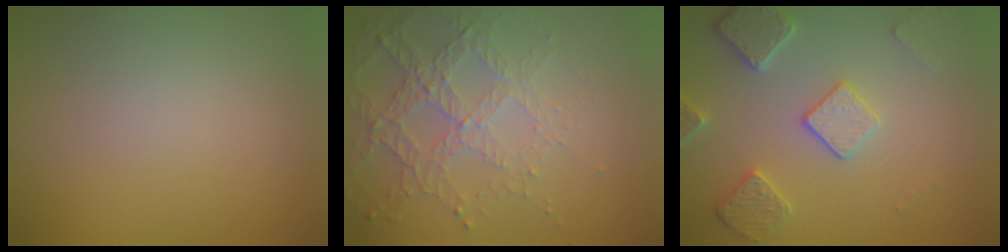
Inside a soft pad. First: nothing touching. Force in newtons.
{"total": 4.7, "press": 3.3, "slide": 3.3}
{"total": 4.5, "press": 3.7, "slide": 2.6}